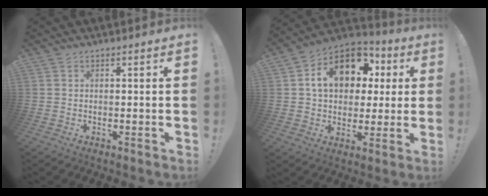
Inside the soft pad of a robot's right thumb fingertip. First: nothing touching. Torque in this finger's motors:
{"motor_torque": [2.19, 2.36, 1.08, 0.17, 0.54]}